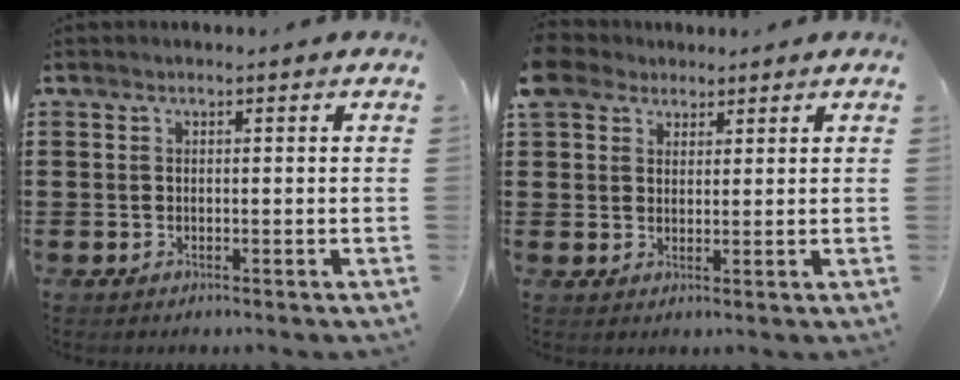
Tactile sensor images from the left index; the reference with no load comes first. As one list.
[{"total": 4.1, "force": [2.7, 3.0, 0.7], "torque": [-0.035, 0.014, 0.050]}]